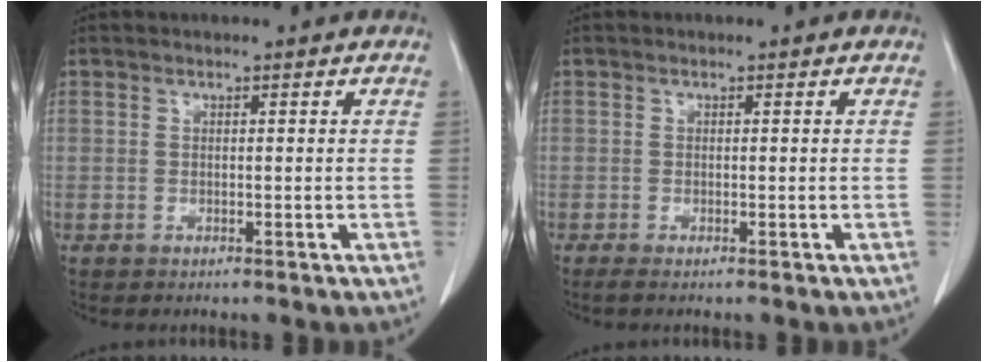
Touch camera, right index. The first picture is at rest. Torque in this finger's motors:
{"motor_torque": [-0.02, 0.03, 0.07, 0.02]}